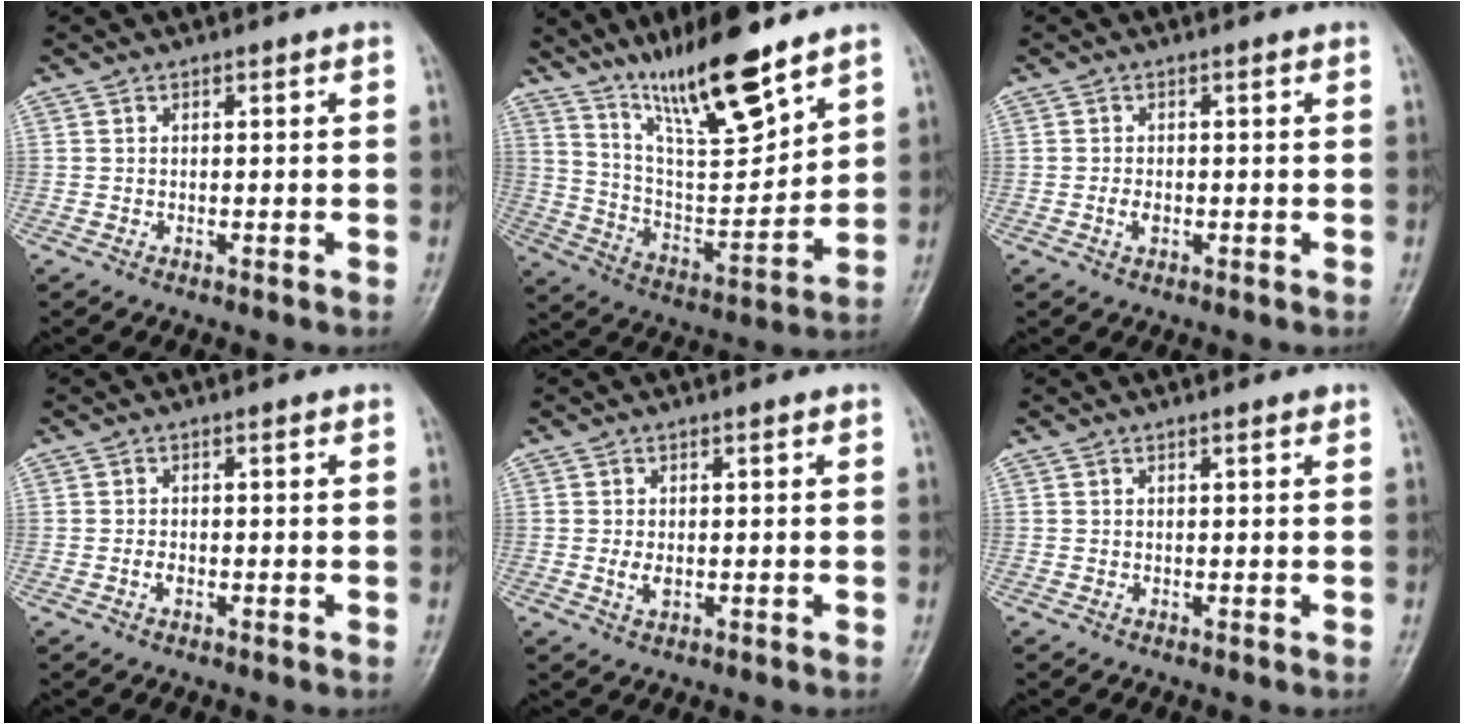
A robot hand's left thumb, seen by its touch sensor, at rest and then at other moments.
{"total": 17.6, "force": [12.7, 3.5, 11.6], "torque": [-0.175, -0.075, 0.235]}
{"total": 1.7, "force": [-0.3, 1.0, 1.3], "torque": [-0.020, 0.001, -0.006]}
{"total": 1.2, "force": [-0.3, 0.7, 1.0], "torque": [-0.013, 0.001, -0.006]}
{"total": 2.4, "force": [0.2, 1.3, 2.0], "torque": [-0.035, -0.005, 0.005]}
{"total": 0.8, "force": [0.5, 0.2, 0.6], "torque": [-0.006, 0.000, 0.006]}